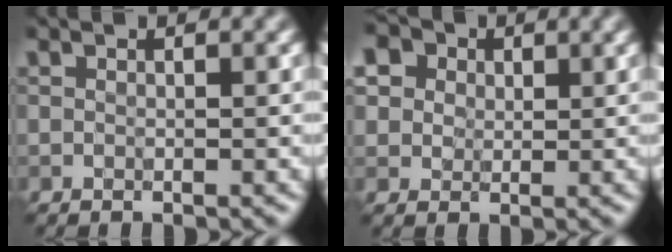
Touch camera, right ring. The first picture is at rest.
{"total": 7.3, "force": [3.5, 5.7, 2.8], "torque": [-0.057, 0.034, 0.030]}